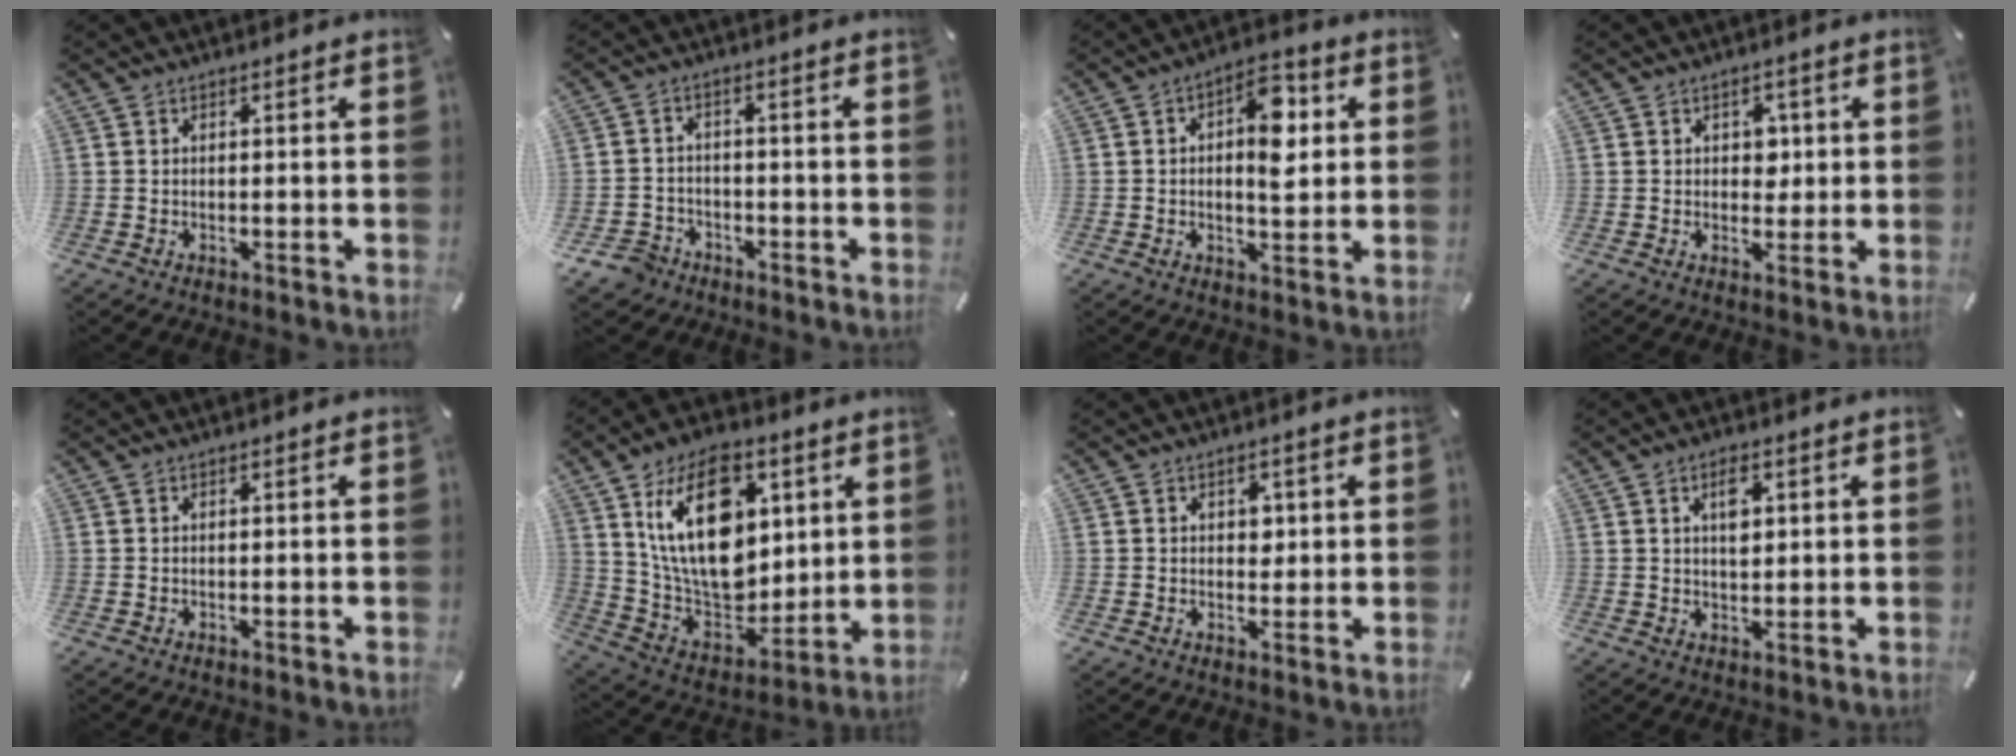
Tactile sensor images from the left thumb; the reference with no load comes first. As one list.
[{"total": 5.1, "force": [-3.5, 3.5, 1.2], "torque": [-0.037, 0.015, -0.069]}, {"total": 10.0, "force": [1.7, 5.2, 8.4], "torque": [-0.109, -0.003, 0.023]}, {"total": 3.9, "force": [0.7, 3.2, 2.1], "torque": [-0.015, -0.005, 0.002]}, {"total": 0.0}, {"total": 22.5, "force": [7.8, 14.8, 15.1], "torque": [-0.293, -0.045, 0.132]}, {"total": 2.8, "force": [0.6, 2.3, 1.5], "torque": [-0.009, -0.003, 0.002]}, {"total": 4.6, "force": [1.7, 2.5, 3.4], "torque": [-0.051, -0.003, 0.022]}]